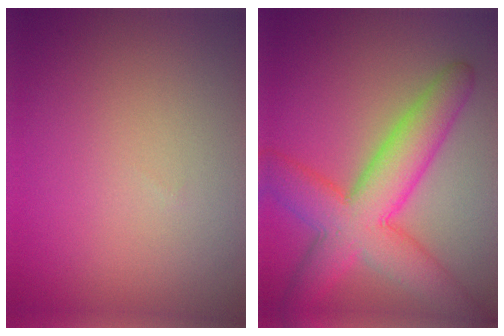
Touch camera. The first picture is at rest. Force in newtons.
{"total": 8.2, "press": 8.2, "slide": 0.2}